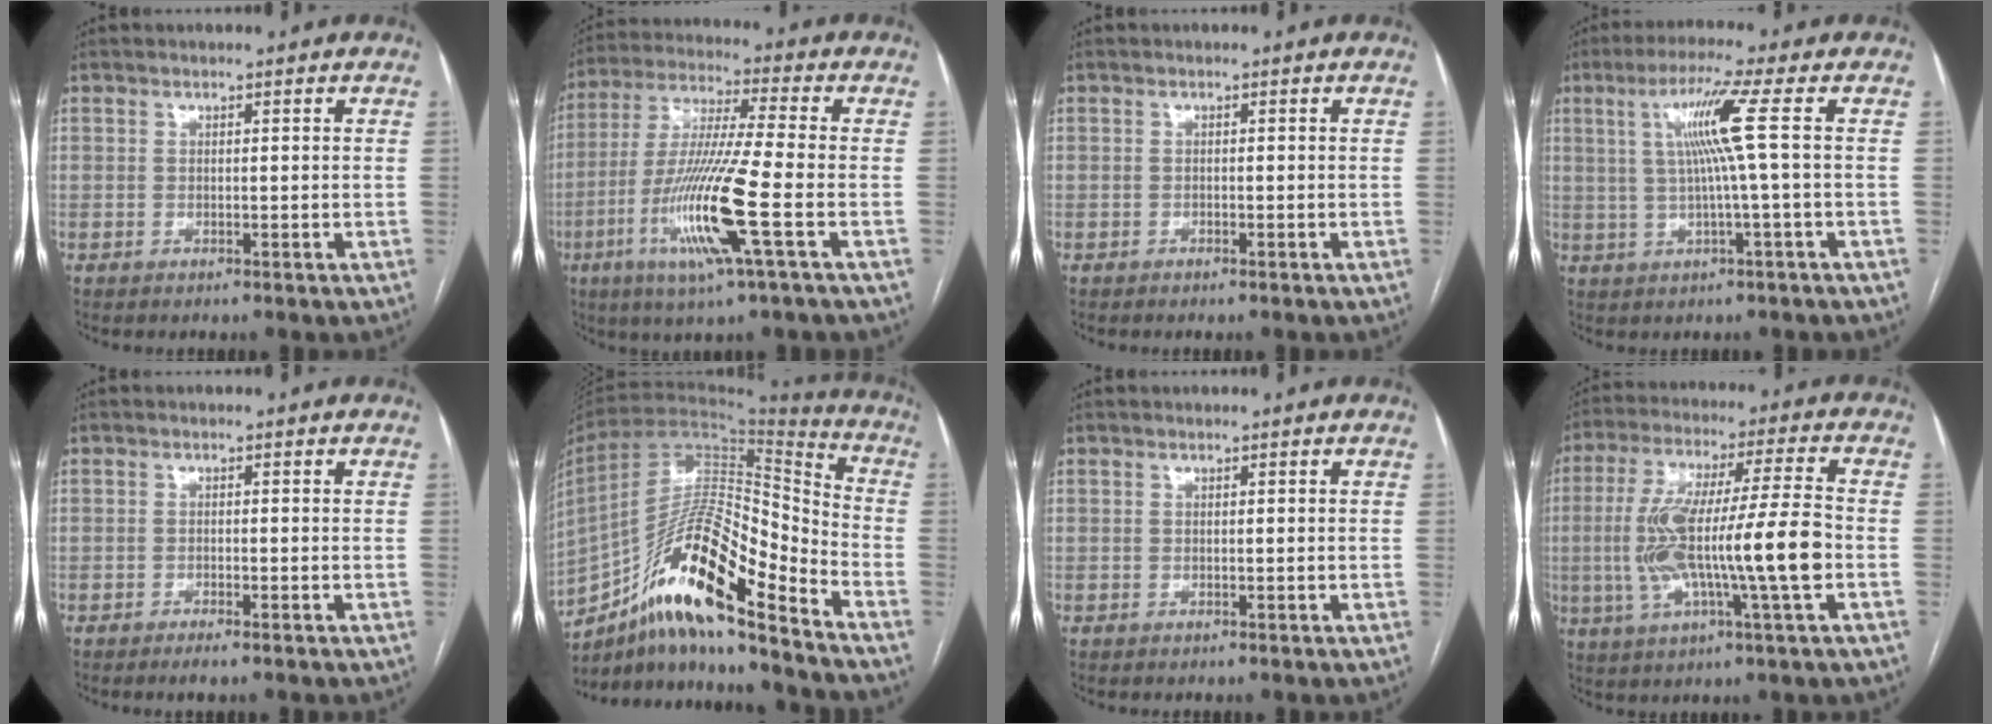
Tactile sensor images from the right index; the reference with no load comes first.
{"total": 15.4, "force": [-5.1, -0.5, 14.6], "torque": [-0.302, -0.021, -0.100]}
{"total": 0.5, "force": [-0.4, 0.1, 0.3], "torque": [-0.008, -0.001, -0.007]}
{"total": 7.6, "force": [1.3, -1.7, 7.3], "torque": [-0.135, 0.011, 0.033]}
{"total": 1.8, "force": [-1.3, 0.2, 1.2], "torque": [-0.021, -0.003, -0.021]}
{"total": 21.6, "force": [-13.8, 3.8, 16.1], "torque": [-0.286, 0.004, -0.242]}
{"total": 0.0}
{"total": 16.4, "force": [-2.3, 0.8, 16.2], "torque": [-0.313, 0.011, -0.042]}